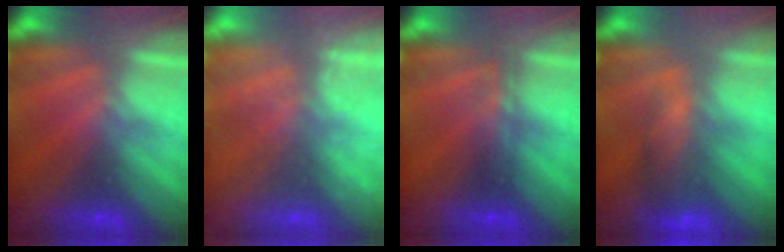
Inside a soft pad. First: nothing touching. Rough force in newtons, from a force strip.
{"total": 7.2}
{"total": 2.3}
{"total": 9.6}